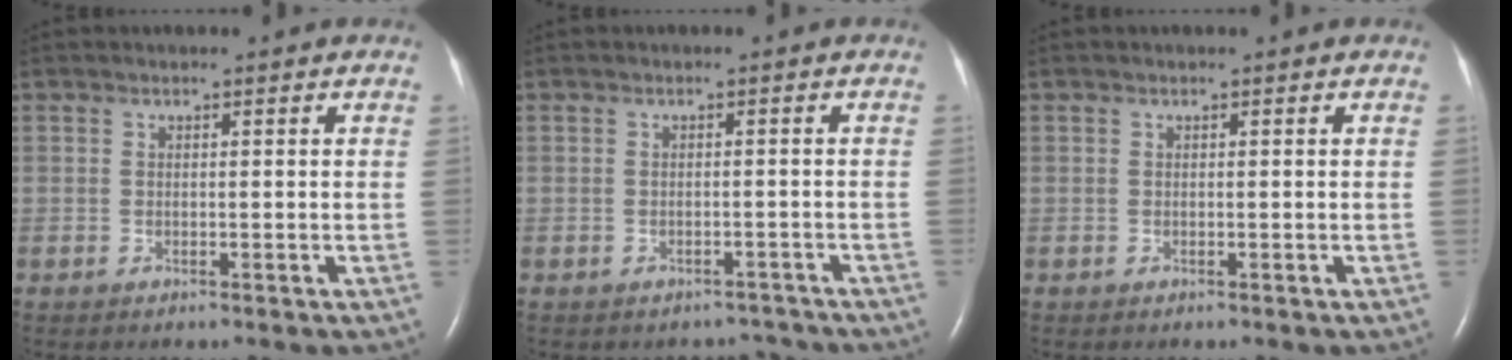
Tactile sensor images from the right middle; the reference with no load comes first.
{"total": 3.1, "force": [-2.8, 1.3, -0.5], "torque": [0.012, 0.011, -0.035]}
{"total": 0.0}